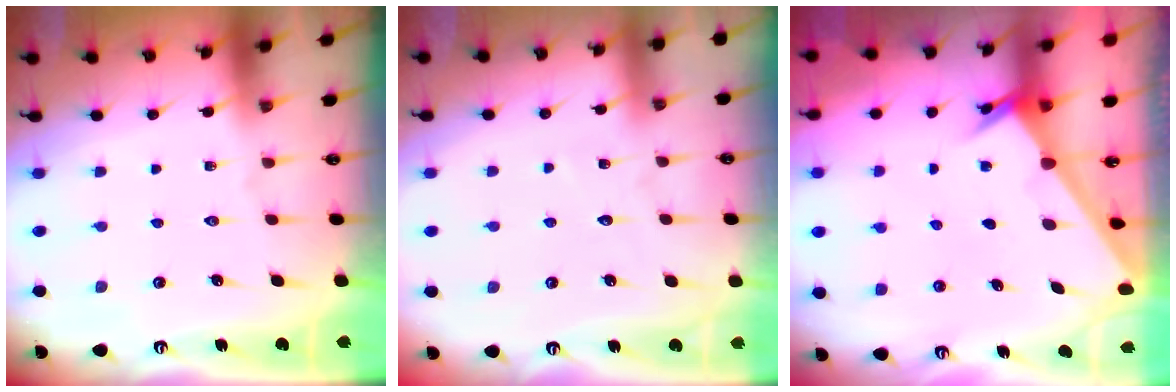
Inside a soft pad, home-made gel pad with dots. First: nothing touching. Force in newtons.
{"total": 3.1, "press": 3.1, "slide": 0.3}
{"total": 2.3, "press": 2.3, "slide": 0.3}